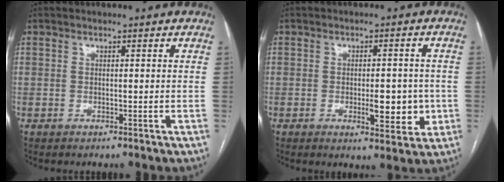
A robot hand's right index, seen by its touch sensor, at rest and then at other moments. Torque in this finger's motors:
{"motor_torque": [1.17, 0.61, 0.13, 0.11]}